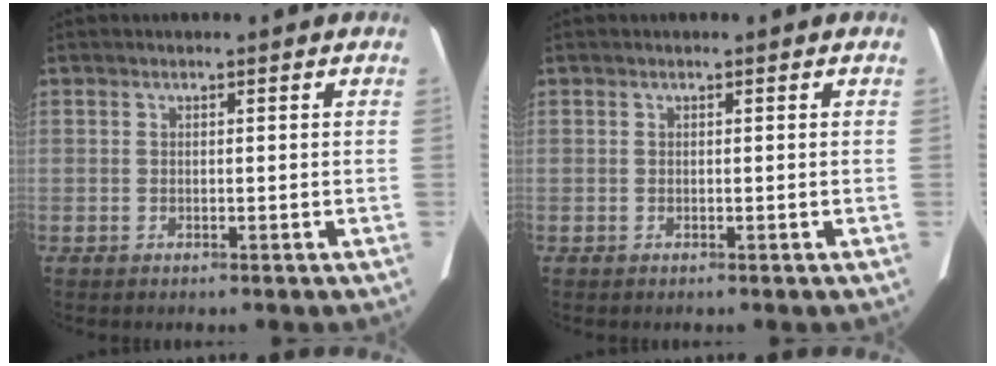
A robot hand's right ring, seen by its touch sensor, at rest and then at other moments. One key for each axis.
{"total": 0.0}